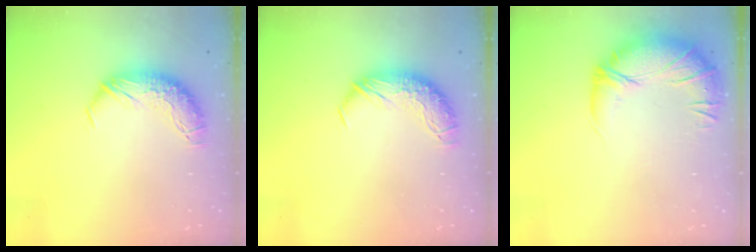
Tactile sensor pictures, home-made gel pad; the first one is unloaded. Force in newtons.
{"total": 0.0}
{"total": 2.8, "press": 1.3, "slide": 2.5}